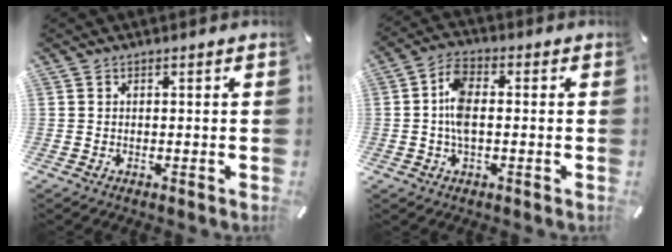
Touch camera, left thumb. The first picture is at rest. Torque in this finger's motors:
{"motor_torque": [0.44, 0.99, 0.41, -0.04, 0.08]}